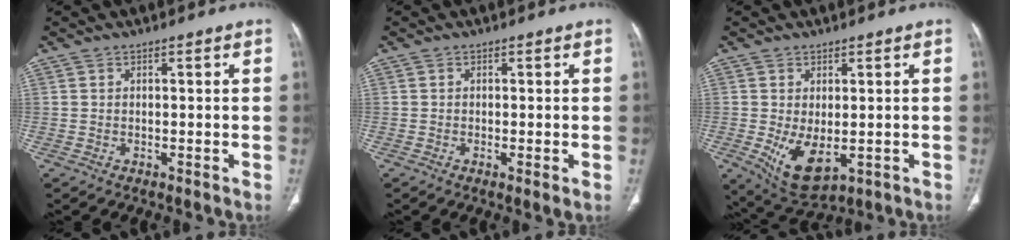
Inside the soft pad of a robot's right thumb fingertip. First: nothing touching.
{"total": 1.4, "force": [-0.3, 0.1, 1.4], "torque": [-0.034, -0.008, -0.007]}
{"total": 8.1, "force": [-1.4, 4.4, 6.7], "torque": [-0.112, -0.016, -0.003]}